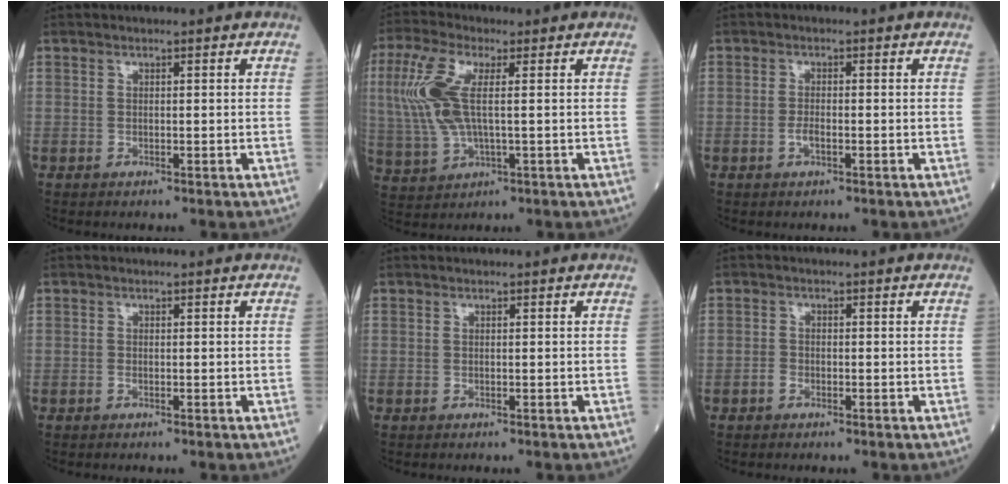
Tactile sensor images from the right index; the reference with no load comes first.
{"total": 9.7, "force": [1.4, 3.2, 9.0], "torque": [-0.229, 0.008, 0.029]}
{"total": 1.7, "force": [-0.7, 0.5, 1.5], "torque": [-0.030, 0.001, -0.013]}
{"total": 0.0}
{"total": 0.0}
{"total": 1.1, "force": [-0.6, 0.7, 0.5], "torque": [-0.008, 0.004, -0.012]}